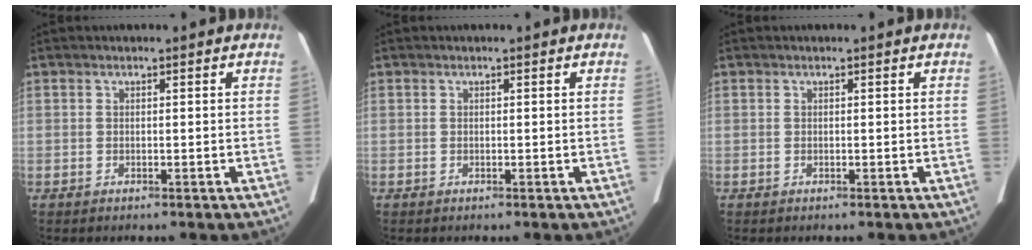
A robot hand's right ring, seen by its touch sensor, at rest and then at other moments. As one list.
[{"total": 0.0}, {"total": 0.0}]